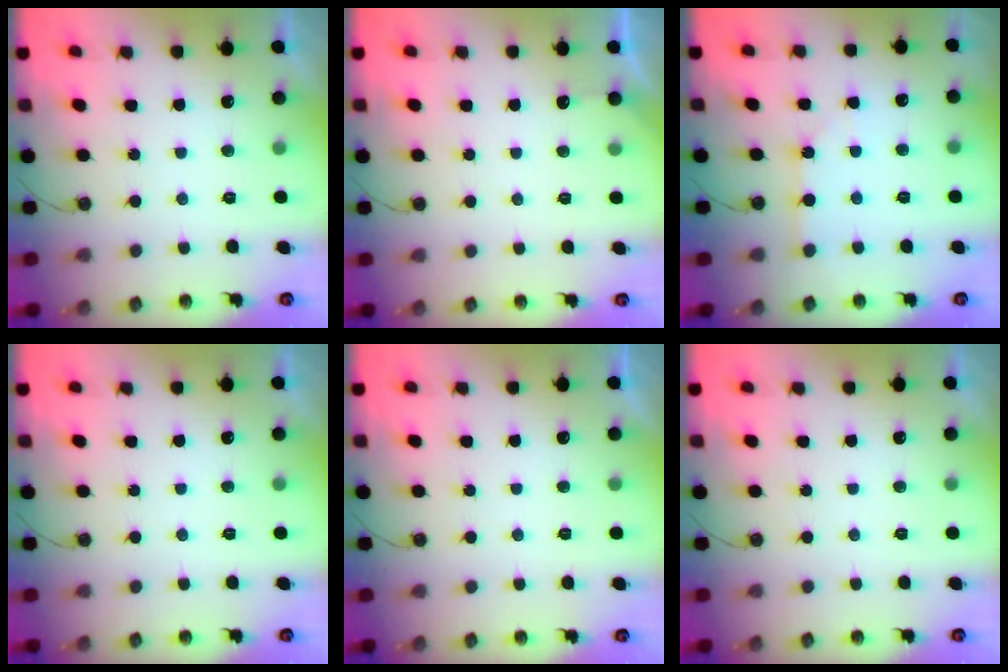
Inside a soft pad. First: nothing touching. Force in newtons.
{"total": 2.3, "press": 2.3, "slide": 0.3}
{"total": 1.8, "press": 1.8, "slide": 0.3}
{"total": 0.8, "press": 0.5, "slide": 0.6}
{"total": 0.0}
{"total": 0.0}